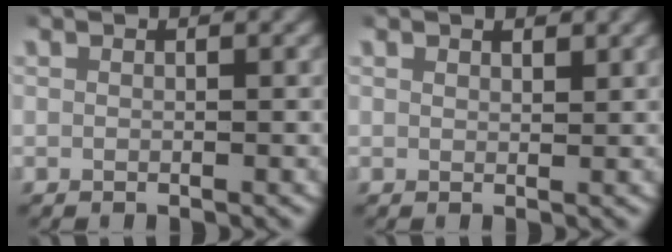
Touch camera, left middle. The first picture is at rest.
{"total": 1.0, "force": [0.8, 0.3, 0.4], "torque": [-0.001, -0.001, 0.015]}